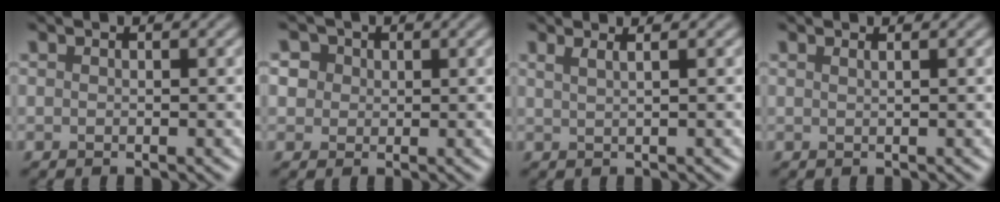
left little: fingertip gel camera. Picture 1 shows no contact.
{"total": 4.9, "force": [2.1, 3.9, 2.2], "torque": [-0.048, 0.015, 0.022]}
{"total": 1.1, "force": [0.7, 0.2, 0.9], "torque": [-0.009, 0.003, 0.004]}
{"total": 0.0}